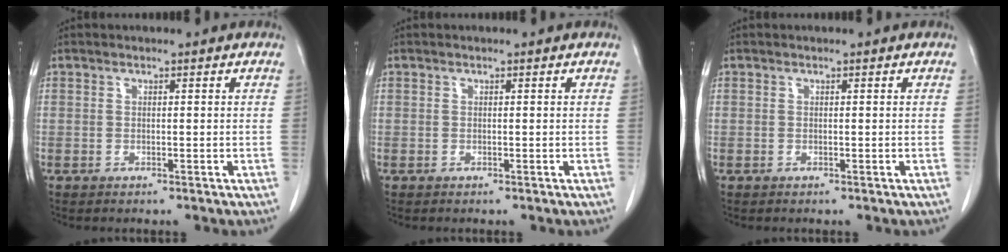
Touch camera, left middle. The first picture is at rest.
{"total": 0.0}
{"total": 0.0}